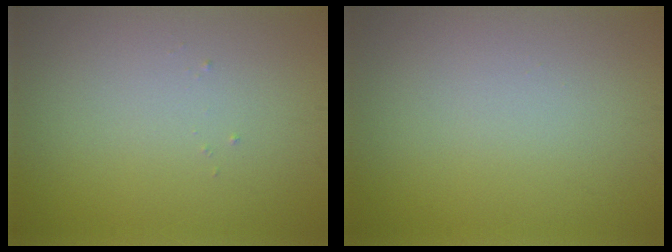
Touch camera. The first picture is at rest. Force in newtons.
{"total": 0.0}